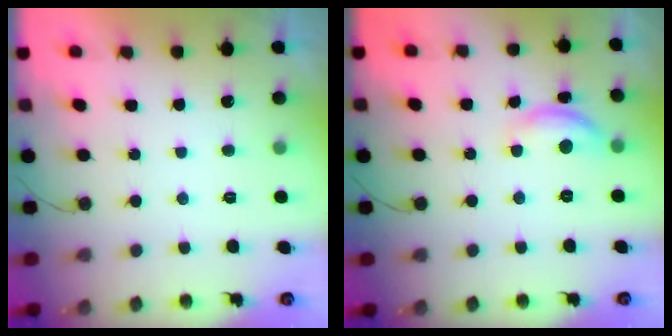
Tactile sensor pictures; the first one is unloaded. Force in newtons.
{"total": 9.7, "press": 9.7, "slide": 0.5}